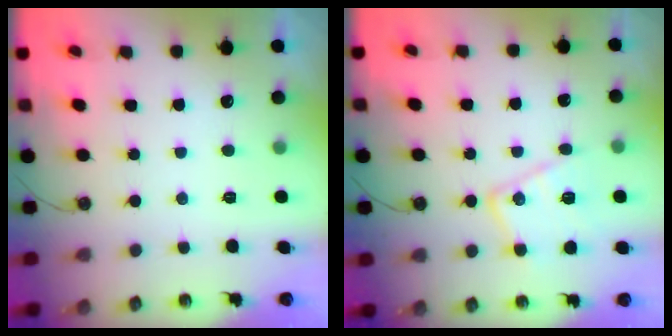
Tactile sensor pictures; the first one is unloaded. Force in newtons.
{"total": 13.9, "press": 13.8, "slide": 1.1}